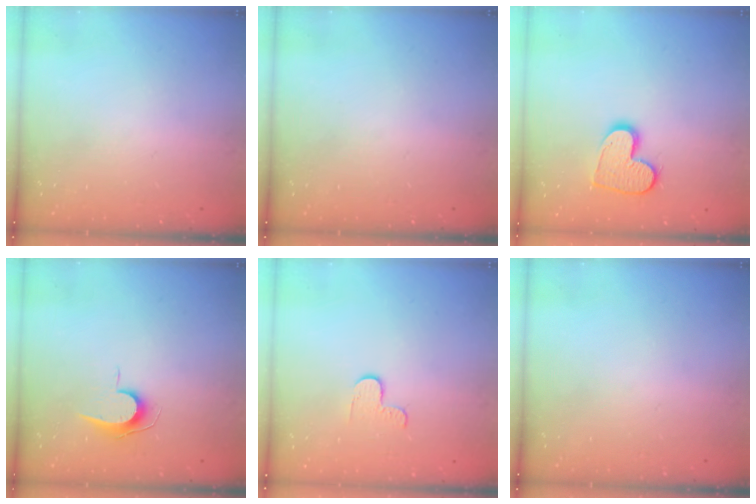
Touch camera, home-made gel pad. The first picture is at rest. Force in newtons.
{"total": 0.0}
{"total": 12.0, "press": 11.9, "slide": 0.8}
{"total": 6.8, "press": 6.8, "slide": 0.7}
{"total": 2.7, "press": 2.6, "slide": 0.4}
{"total": 0.0}